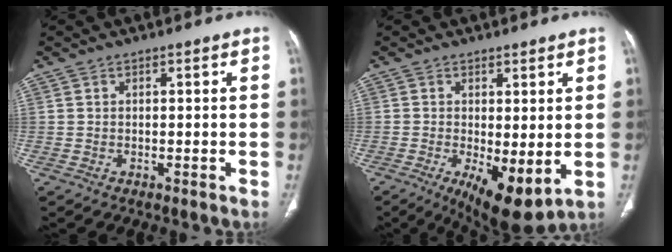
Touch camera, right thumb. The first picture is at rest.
{"total": 9.9, "force": [-2.0, 3.8, 9.0], "torque": [-0.137, -0.022, -0.018]}